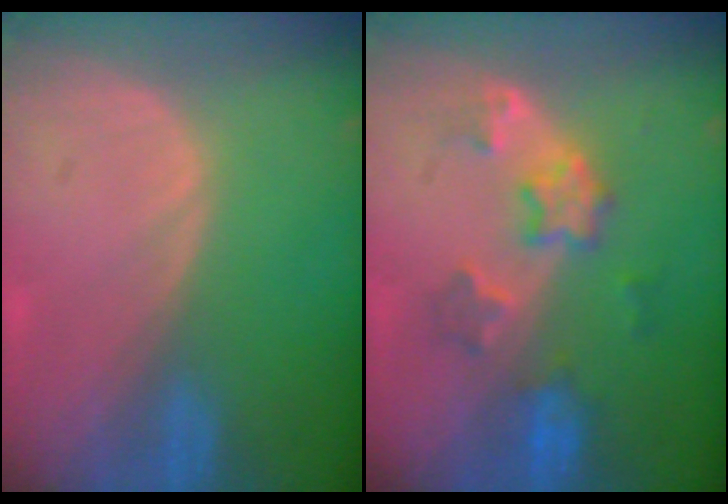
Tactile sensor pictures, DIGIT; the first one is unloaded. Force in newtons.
{"total": 5.7, "press": 5.6, "slide": 1.1}